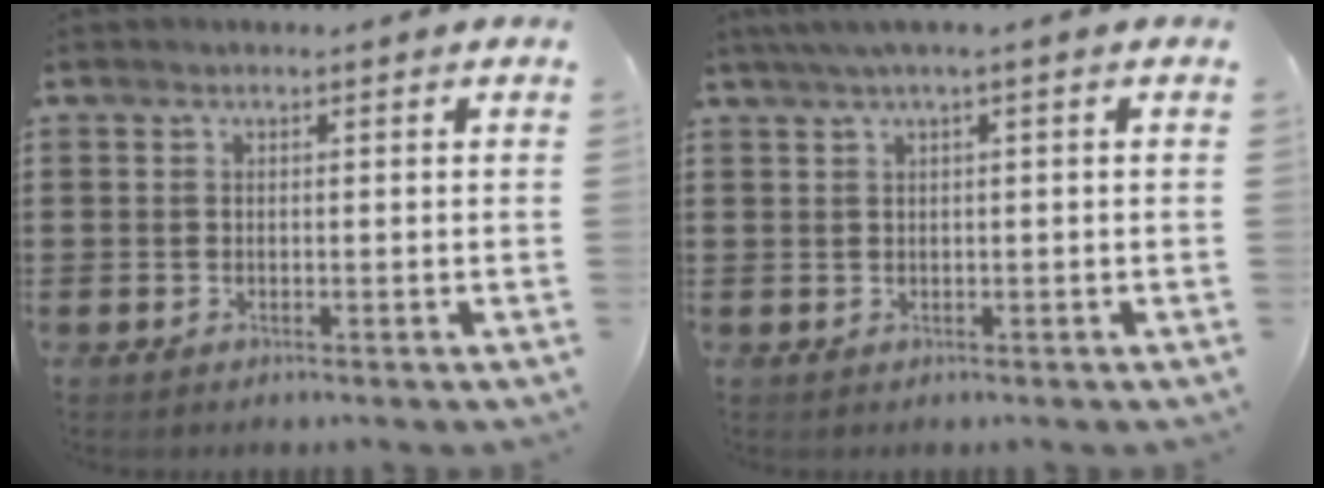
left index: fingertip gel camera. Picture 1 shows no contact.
{"total": 1.9, "force": [0.2, 0.0, 1.9], "torque": [-0.040, -0.005, 0.001]}